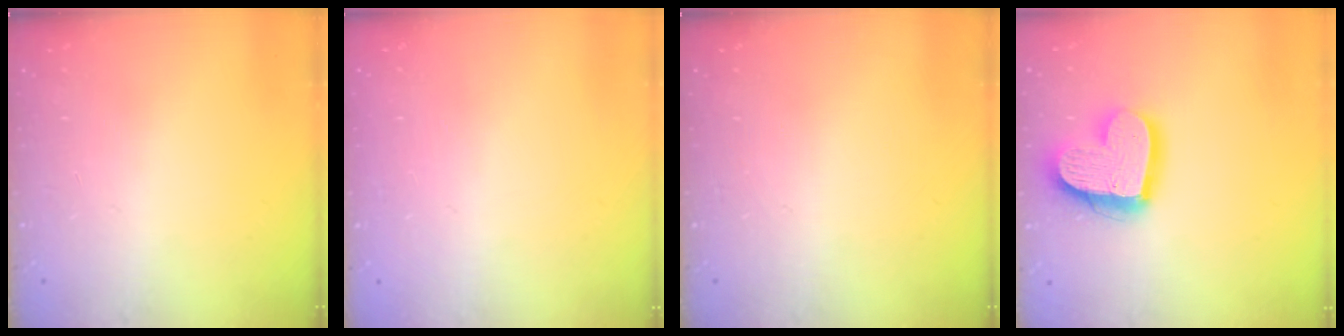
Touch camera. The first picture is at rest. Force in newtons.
{"total": 0.0}
{"total": 0.0}
{"total": 18.3, "press": 18.3, "slide": 1.6}